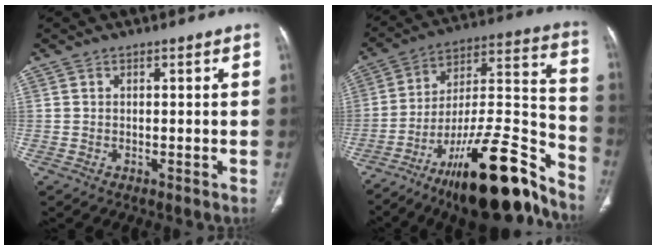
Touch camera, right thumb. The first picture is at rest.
{"total": 25.9, "force": [-18.1, 6.2, 17.5], "torque": [-0.227, 0.102, -0.293]}